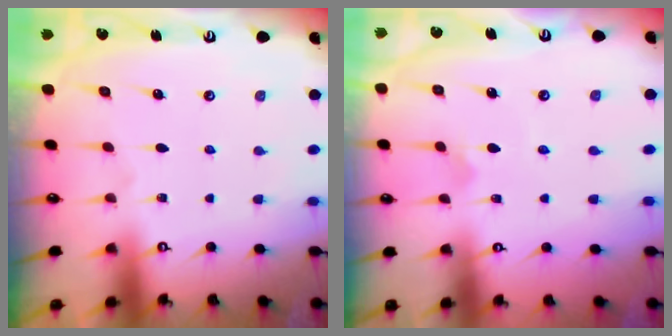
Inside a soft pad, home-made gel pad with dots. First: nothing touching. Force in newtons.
{"total": 3.4, "press": 3.4, "slide": 0.2}